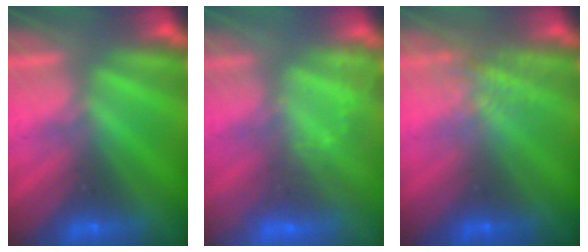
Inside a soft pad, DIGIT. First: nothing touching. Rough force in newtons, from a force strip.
{"total": 3.3}
{"total": 1.3}